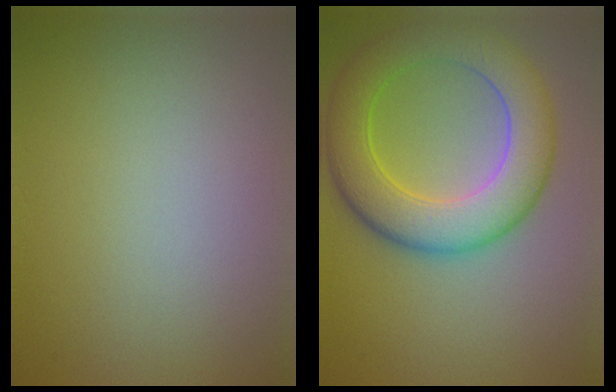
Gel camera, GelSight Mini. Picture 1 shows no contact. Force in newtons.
{"total": 8.0, "press": 8.0, "slide": 0.4}